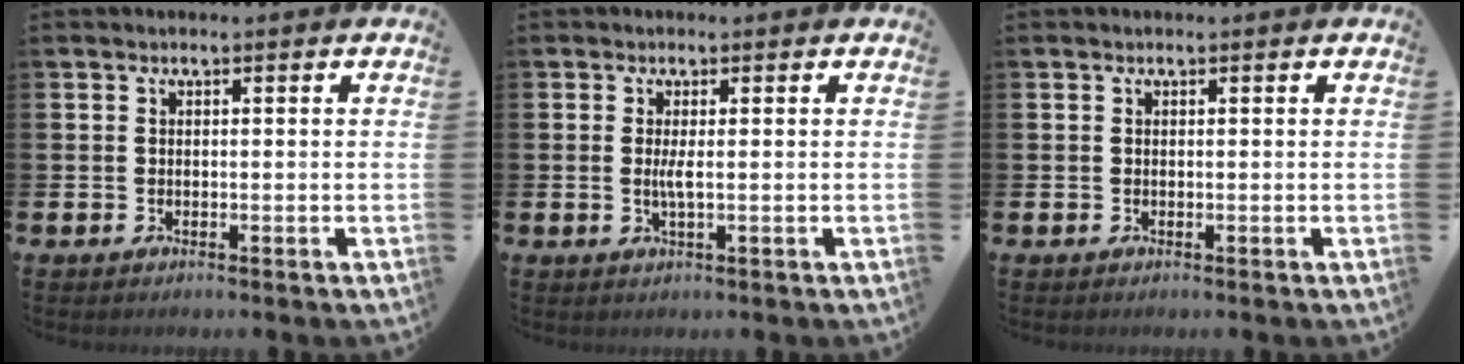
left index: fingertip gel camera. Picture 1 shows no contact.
{"total": 1.7, "force": [0.1, 0.2, 1.7], "torque": [-0.041, -0.001, 0.002]}
{"total": 0.0}